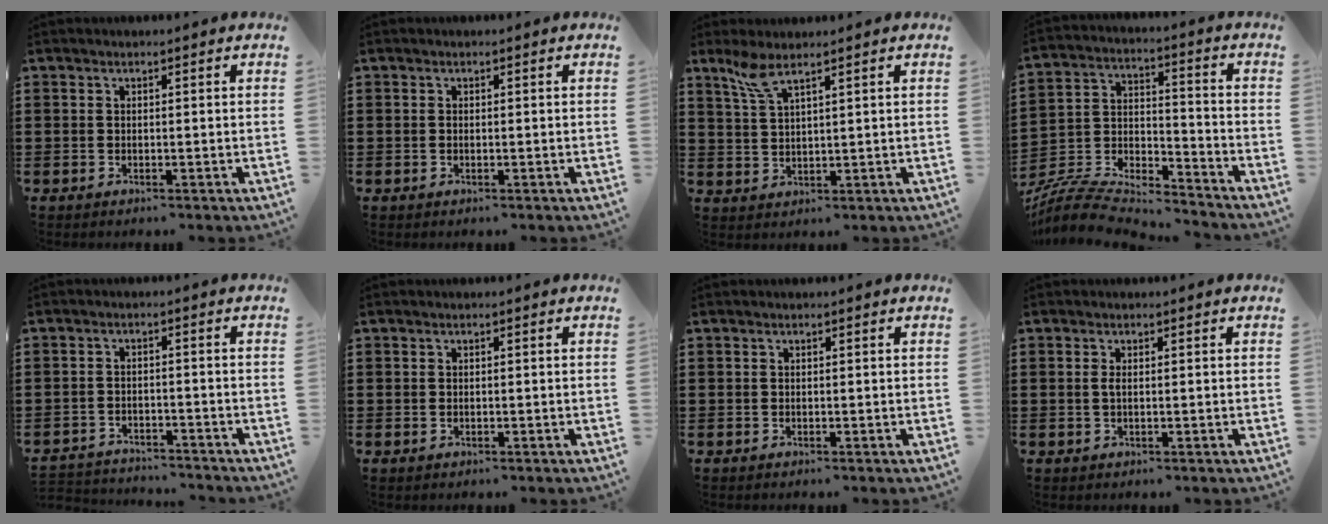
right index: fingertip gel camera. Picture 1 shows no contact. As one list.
[{"total": 0.0}, {"total": 4.1, "force": [2.7, 0.8, 2.9], "torque": [-0.065, 0.004, 0.049]}, {"total": 6.7, "force": [-6.4, 1.7, 1.5], "torque": [-0.043, -0.003, -0.131]}, {"total": 3.0, "force": [-3.0, 0.4, -0.2], "torque": [-0.005, 0.000, -0.066]}, {"total": 0.0}, {"total": 0.0}, {"total": 1.0, "force": [0.0, 0.3, 0.9], "torque": [-0.019, 0.001, -0.001]}]